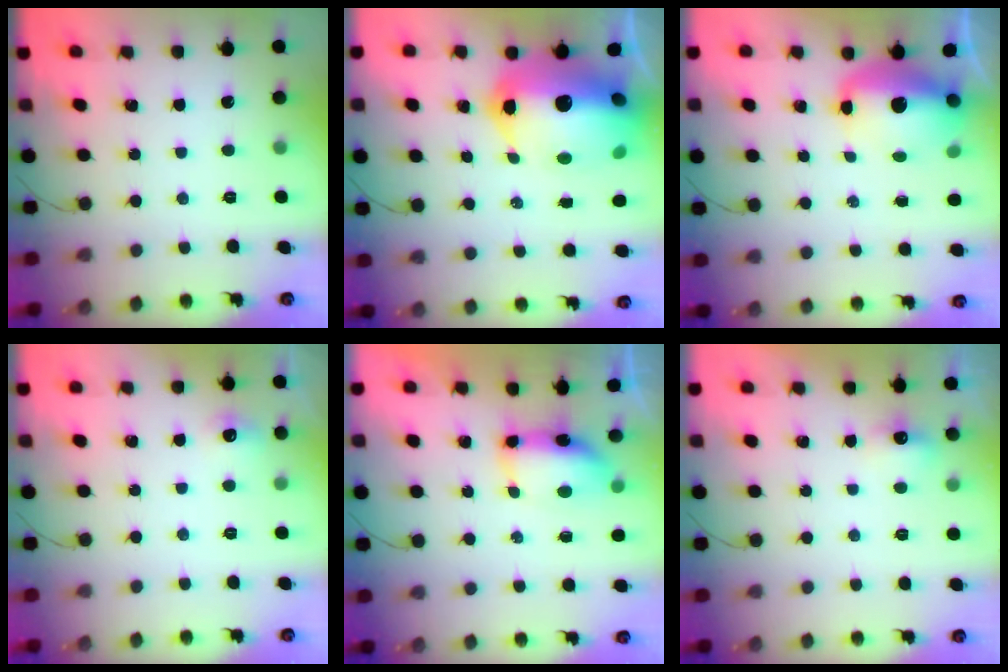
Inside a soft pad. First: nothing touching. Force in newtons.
{"total": 25.4, "press": 23.2, "slide": 10.3}
{"total": 12.4, "press": 11.9, "slide": 3.4}
{"total": 5.7, "press": 5.5, "slide": 1.5}
{"total": 7.3, "press": 7.2, "slide": 0.7}
{"total": 4.7, "press": 4.4, "slide": 1.6}